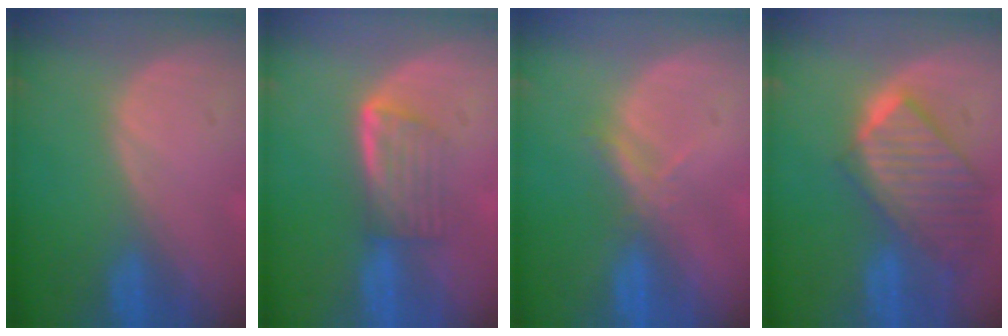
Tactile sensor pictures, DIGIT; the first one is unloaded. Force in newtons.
{"total": 5.9, "press": 5.0, "slide": 3.1}
{"total": 2.3, "press": 2.1, "slide": 0.9}
{"total": 9.9, "press": 8.6, "slide": 4.8}